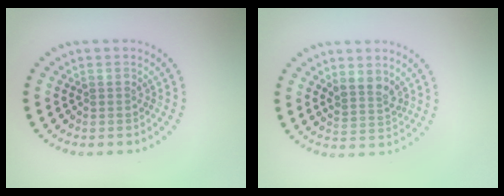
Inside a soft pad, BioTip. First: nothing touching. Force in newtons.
{"total": 2.2, "press": 1.7, "slide": 1.4}